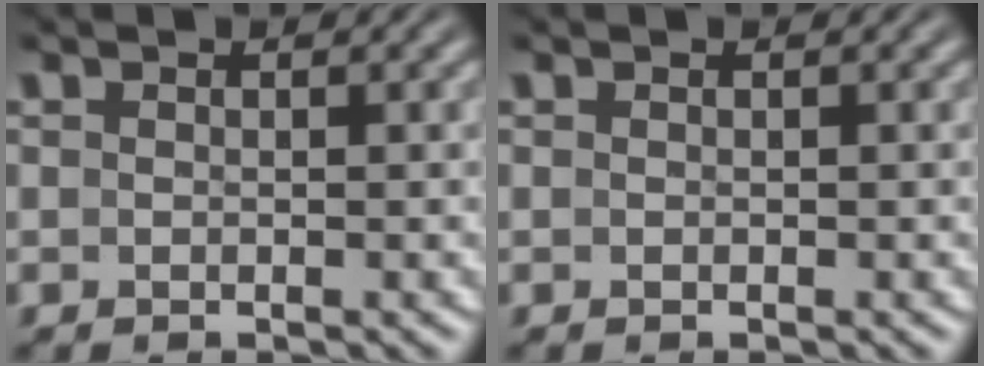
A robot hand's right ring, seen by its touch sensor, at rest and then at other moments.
{"total": 0.0}